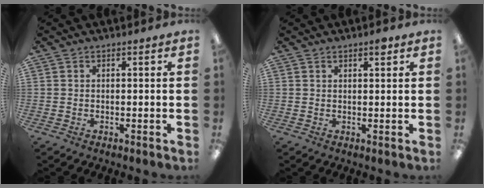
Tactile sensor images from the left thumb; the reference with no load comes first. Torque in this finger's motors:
{"motor_torque": [-0.30, 0.29, -0.01, -0.10, 0.00]}